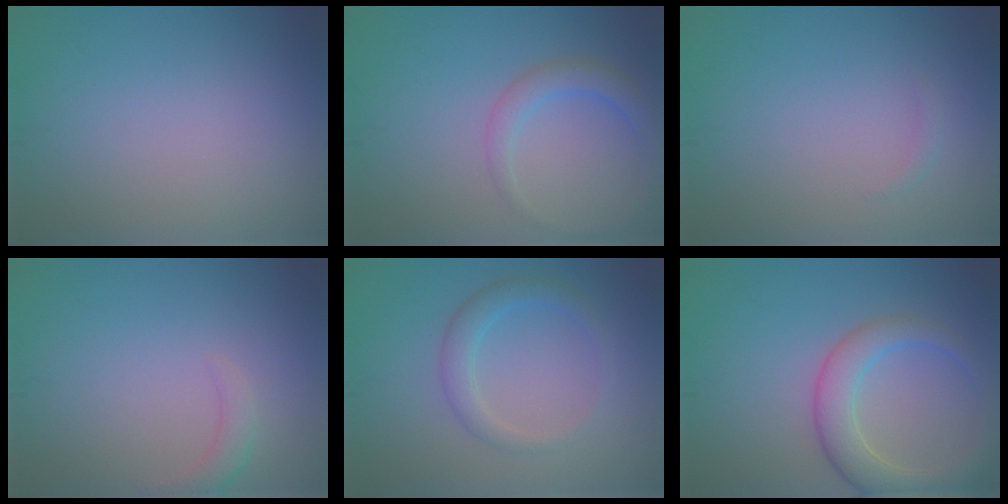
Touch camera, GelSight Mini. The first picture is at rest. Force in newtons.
{"total": 2.4, "press": 2.4, "slide": 0.1}
{"total": 0.6, "press": 0.6, "slide": 0.0}
{"total": 1.6, "press": 1.6, "slide": 0.3}
{"total": 2.5, "press": 2.5, "slide": 0.1}
{"total": 4.7, "press": 4.7, "slide": 0.3}